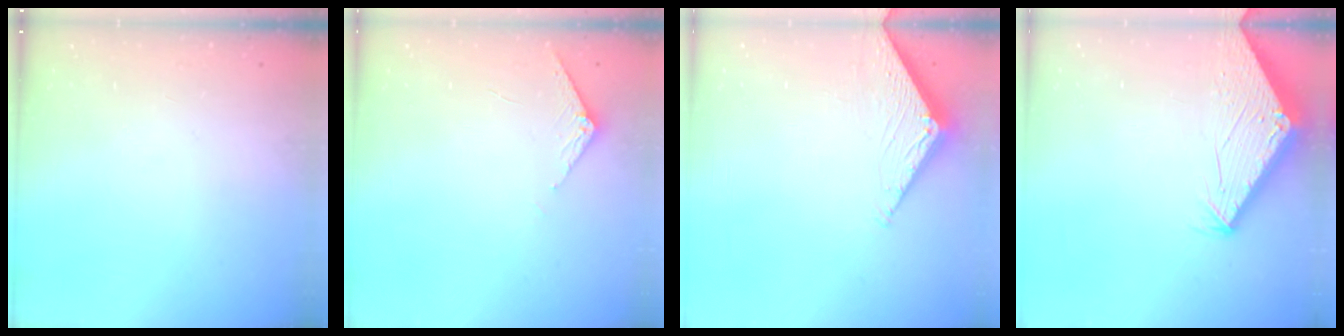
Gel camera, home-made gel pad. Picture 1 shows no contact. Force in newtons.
{"total": 2.9, "press": 2.9, "slide": 0.3}
{"total": 2.8, "press": 2.8, "slide": 0.3}
{"total": 2.8, "press": 2.8, "slide": 0.1}